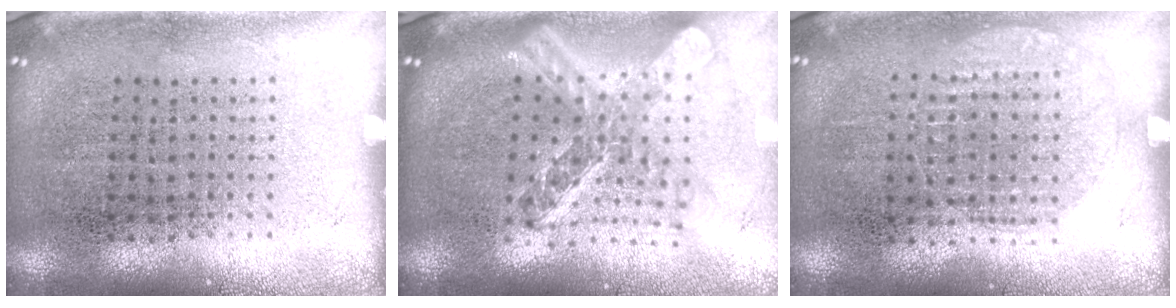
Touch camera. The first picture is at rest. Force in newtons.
{"total": 2.3, "press": 1.8, "slide": 1.5}
{"total": 0.9, "press": 0.9, "slide": 0.3}